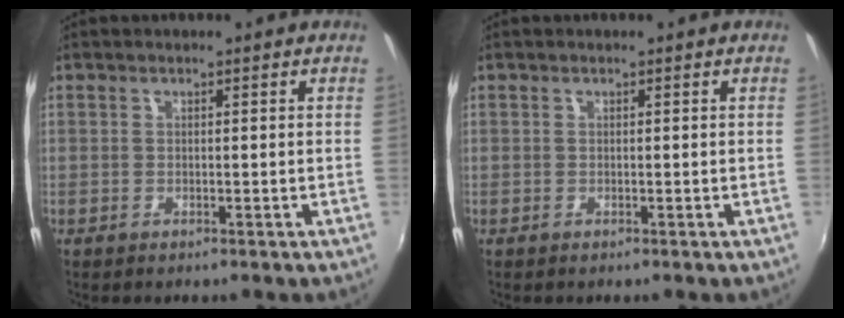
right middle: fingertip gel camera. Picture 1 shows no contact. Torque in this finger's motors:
{"motor_torque": [0.00, 0.00, 0.00, 0.00]}